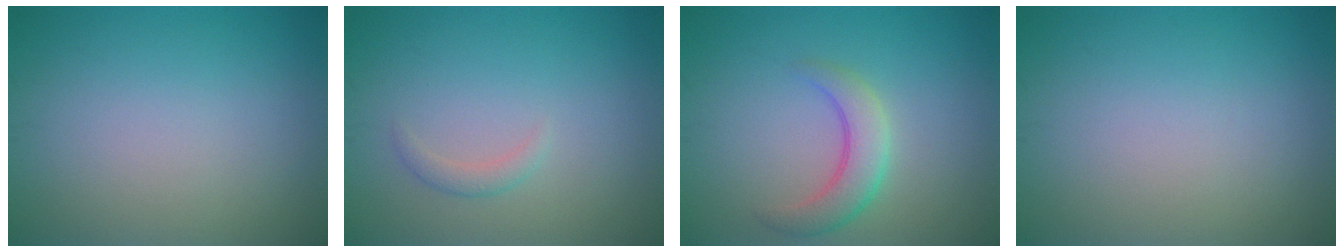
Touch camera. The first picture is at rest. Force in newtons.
{"total": 1.1, "press": 1.1, "slide": 0.0}
{"total": 3.4, "press": 3.4, "slide": 0.2}
{"total": 0.0}